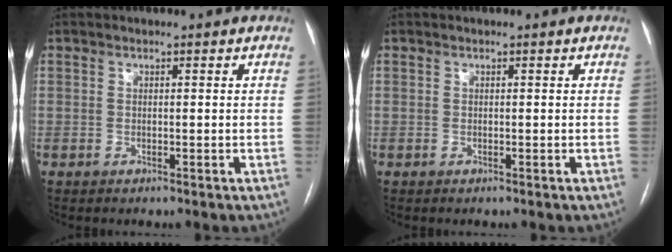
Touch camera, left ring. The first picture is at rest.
{"total": 0.0}